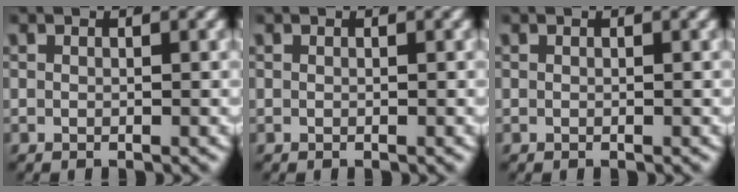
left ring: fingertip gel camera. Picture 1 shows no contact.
{"total": 0.0}
{"total": 0.0}